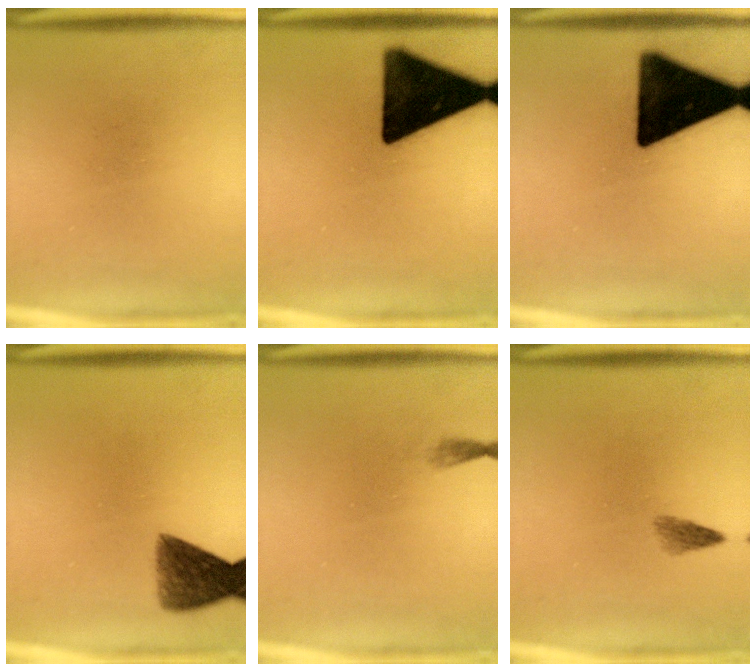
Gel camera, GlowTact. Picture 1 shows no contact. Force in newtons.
{"total": 18.0}
{"total": 19.4}
{"total": 6.7}
{"total": 0.7}
{"total": 1.5}